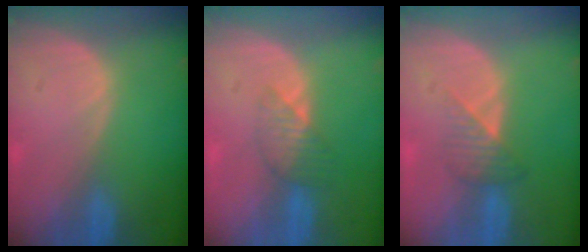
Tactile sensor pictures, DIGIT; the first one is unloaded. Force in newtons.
{"total": 3.6, "press": 3.2, "slide": 1.6}
{"total": 3.3, "press": 3.2, "slide": 1.0}